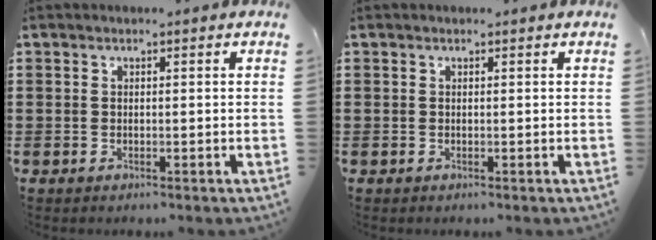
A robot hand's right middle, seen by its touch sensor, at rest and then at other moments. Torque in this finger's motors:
{"motor_torque": [0.00, 0.00, 0.17, -0.01]}